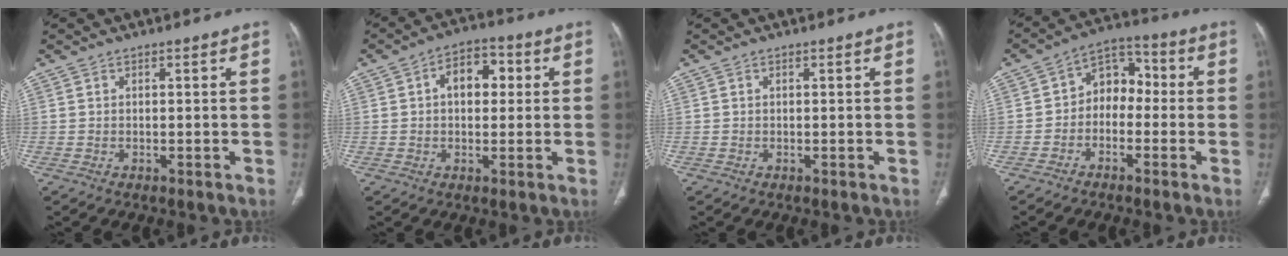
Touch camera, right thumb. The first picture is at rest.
{"total": 8.0, "force": [1.5, 5.2, 5.9], "torque": [-0.063, 0.018, 0.017]}
{"total": 0.0}
{"total": 7.9, "force": [-1.2, 6.0, 4.9], "torque": [-0.042, 0.041, -0.040]}